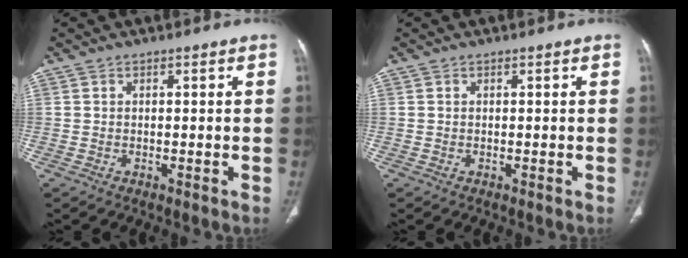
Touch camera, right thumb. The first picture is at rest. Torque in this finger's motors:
{"motor_torque": [-0.03, 0.31, 0.20, -0.31, -0.02]}